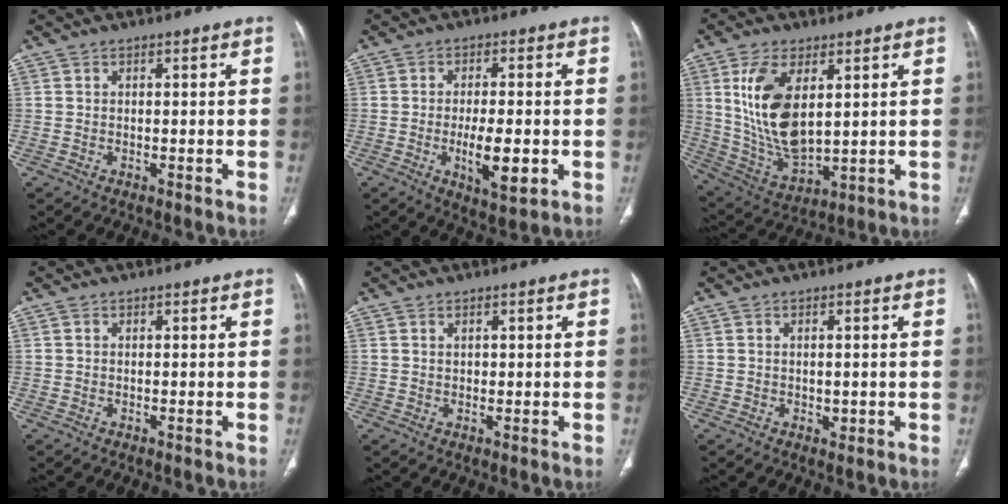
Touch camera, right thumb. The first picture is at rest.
{"total": 8.8, "force": [-2.0, 3.0, 8.0], "torque": [-0.130, -0.009, -0.029]}
{"total": 15.4, "force": [4.3, 7.6, 12.6], "torque": [-0.242, -0.025, 0.099]}
{"total": 0.0}
{"total": 0.8, "force": [0.6, 0.3, 0.4], "torque": [0.001, -0.005, 0.011]}
{"total": 1.5, "force": [-0.1, 0.9, 1.3], "torque": [-0.018, -0.004, 0.001]}